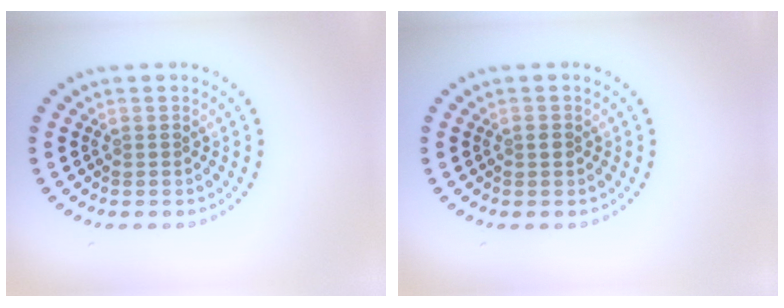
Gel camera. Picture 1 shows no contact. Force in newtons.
{"total": 0.9, "press": 0.9, "slide": 0.0}